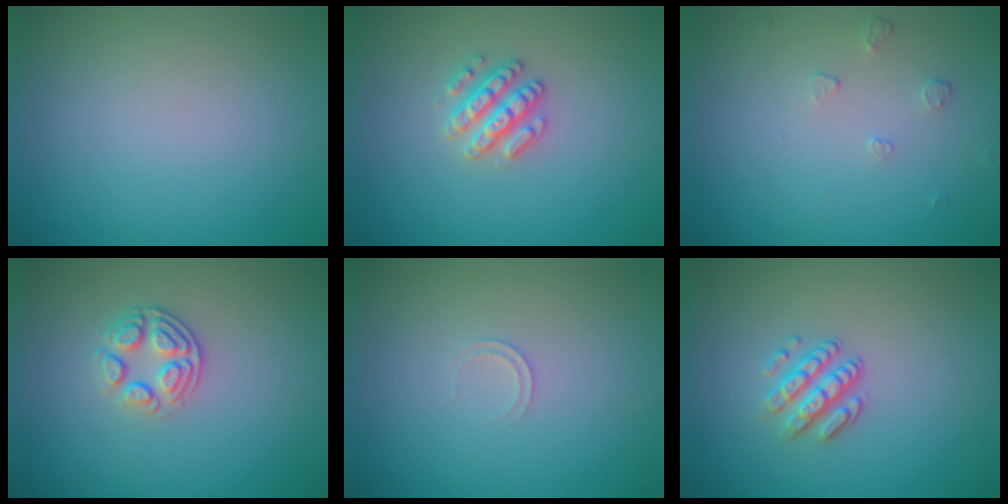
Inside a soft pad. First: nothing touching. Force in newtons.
{"total": 2.6, "press": 2.6, "slide": 0.3}
{"total": 0.6, "press": 0.4, "slide": 0.5}
{"total": 2.7, "press": 2.4, "slide": 1.2}
{"total": 0.7, "press": 0.7, "slide": 0.1}
{"total": 2.9, "press": 2.3, "slide": 1.8}